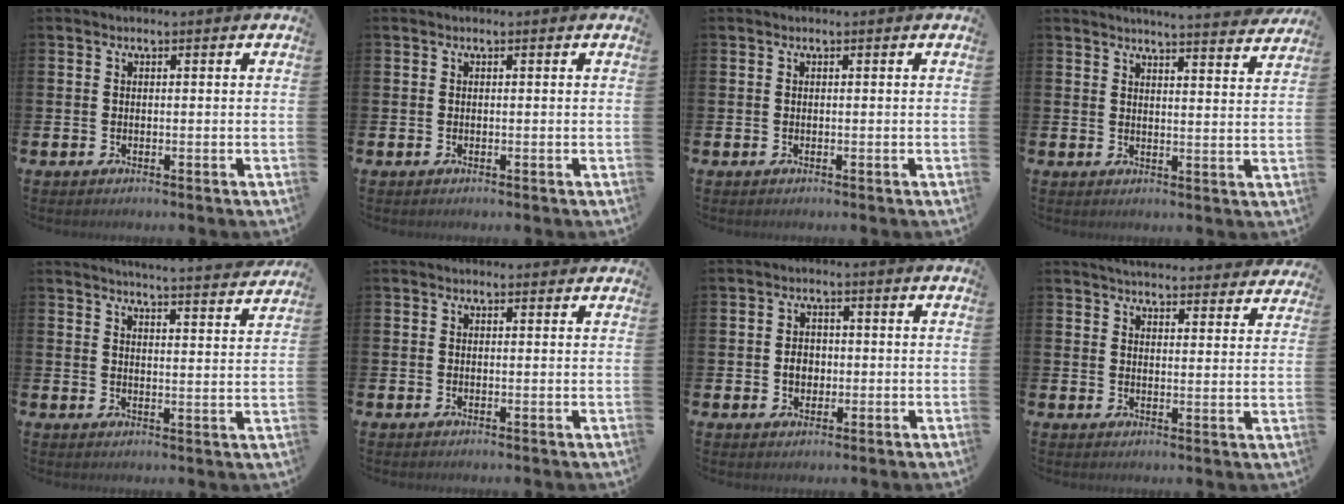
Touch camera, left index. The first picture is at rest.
{"total": 0.0}
{"total": 0.0}
{"total": 4.7, "force": [4.6, -0.6, 0.5], "torque": [-0.008, -0.035, 0.077]}
{"total": 4.9, "force": [4.8, -0.7, 0.4], "torque": [-0.005, -0.041, 0.080]}
{"total": 0.6, "force": [0.5, 0.3, 0.2], "torque": [0.007, 0.001, 0.007]}
{"total": 2.7, "force": [-0.2, 2.3, 1.5], "torque": [-0.008, -0.001, -0.012]}
{"total": 4.6, "force": [4.5, 0.6, 0.5], "torque": [-0.020, -0.030, 0.080]}